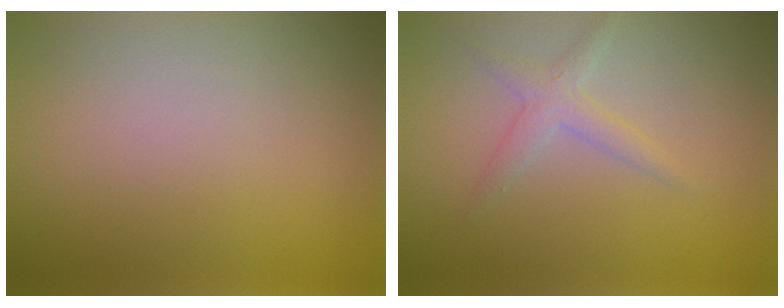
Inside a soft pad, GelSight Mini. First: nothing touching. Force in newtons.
{"total": 1.8, "press": 1.8, "slide": 0.0}